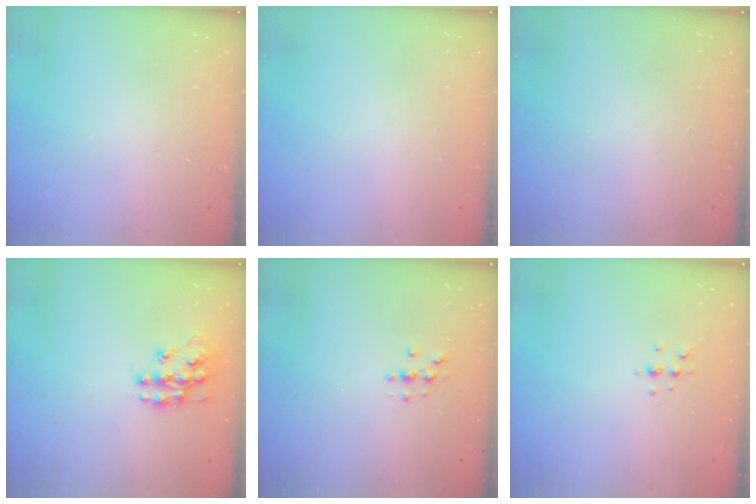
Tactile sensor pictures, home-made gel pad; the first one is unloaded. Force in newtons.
{"total": 0.0}
{"total": 0.0}
{"total": 11.9, "press": 11.9, "slide": 0.9}
{"total": 3.0, "press": 3.0, "slide": 0.4}
{"total": 3.8, "press": 3.8, "slide": 0.7}